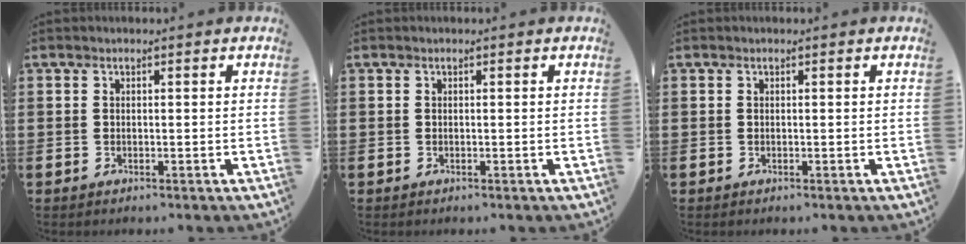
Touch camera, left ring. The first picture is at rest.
{"total": 0.0}
{"total": 0.0}